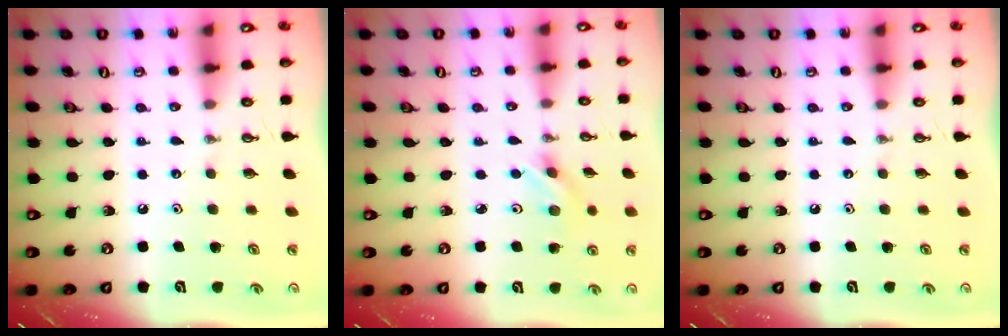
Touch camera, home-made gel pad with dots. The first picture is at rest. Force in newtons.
{"total": 2.0, "press": 1.9, "slide": 0.4}
{"total": 0.0}